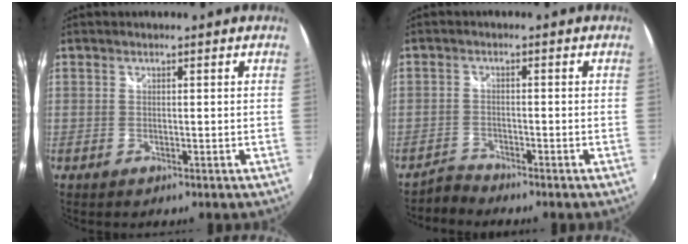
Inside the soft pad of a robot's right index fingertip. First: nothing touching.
{"total": 2.5, "force": [-2.4, 0.3, -0.6], "torque": [0.003, 0.001, -0.052]}